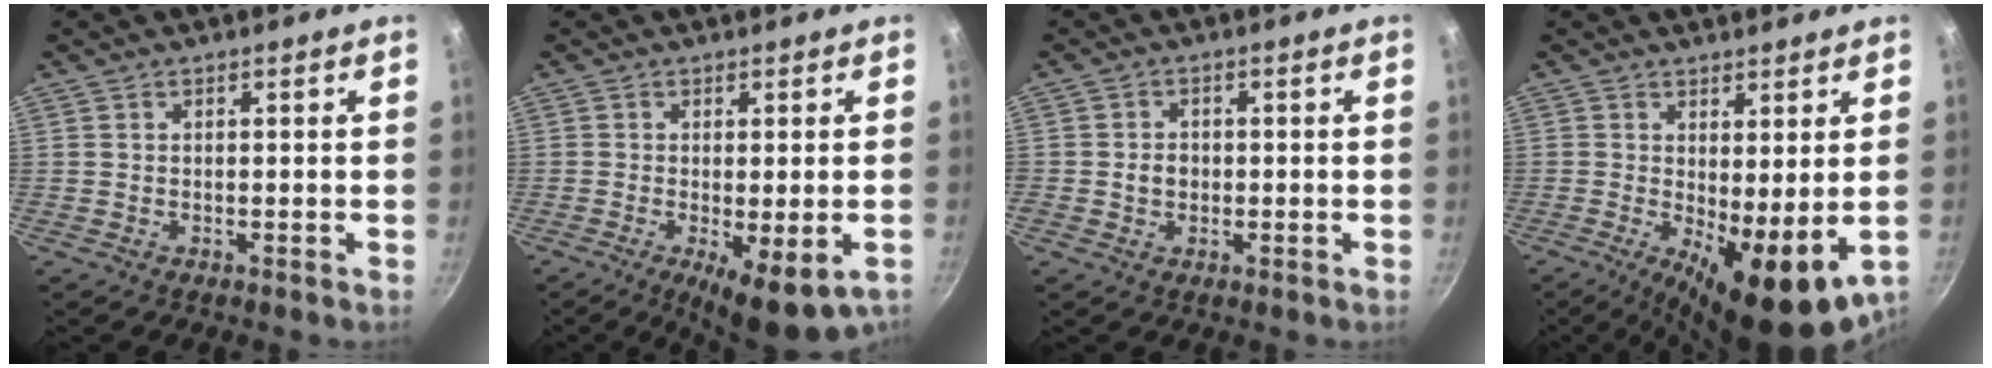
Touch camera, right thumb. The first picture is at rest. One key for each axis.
{"total": 8.9, "fx": -3.2, "fy": 2.6, "fz": 7.9, "tx": -0.119, "ty": -0.010, "tz": -0.037}
{"total": 2.8, "fx": -0.4, "fy": 2.4, "fz": 1.4, "tx": -0.012, "ty": 0.008, "tz": -0.008}
{"total": 11.9, "fx": -1.2, "fy": 4.4, "fz": 11.0, "tx": -0.147, "ty": -0.009, "tz": -0.004}